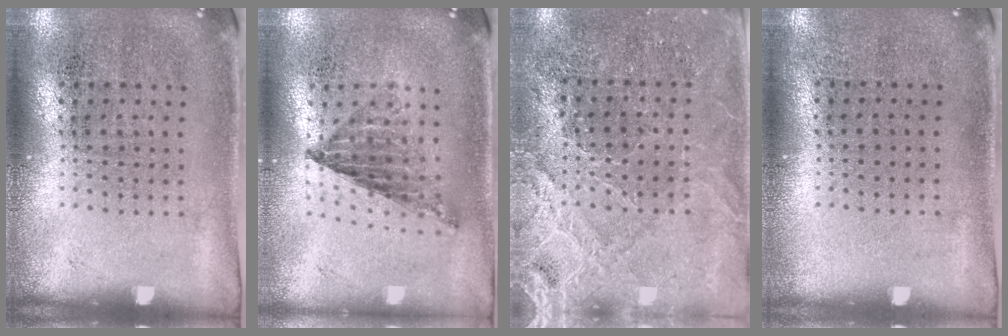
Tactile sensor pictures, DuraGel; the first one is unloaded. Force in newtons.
{"total": 0.9, "press": 0.8, "slide": 0.2}
{"total": 3.0, "press": 2.9, "slide": 0.4}
{"total": 0.0}